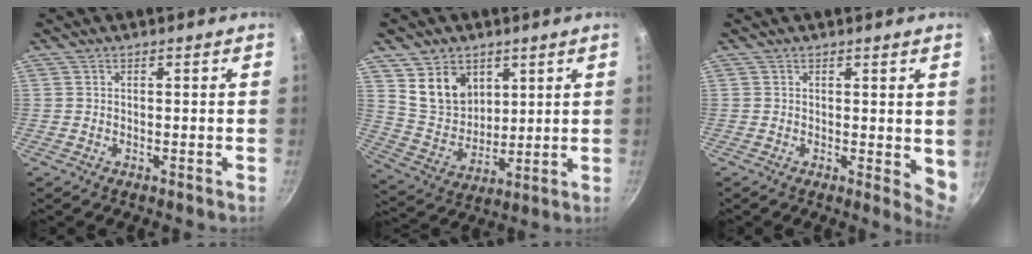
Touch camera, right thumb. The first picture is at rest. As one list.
[{"total": 11.2, "force": [5.0, 8.6, 5.3], "torque": [-0.061, -0.027, 0.110]}, {"total": 4.2, "force": [0.9, 1.8, 3.7], "torque": [-0.039, -0.008, 0.011]}]